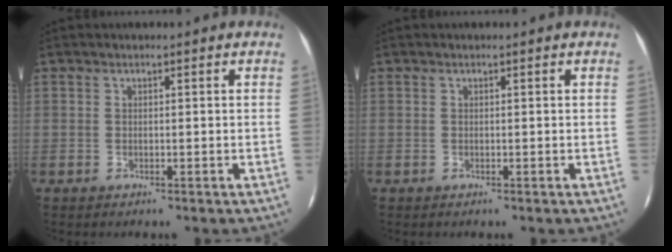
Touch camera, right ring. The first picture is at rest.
{"total": 0.0}